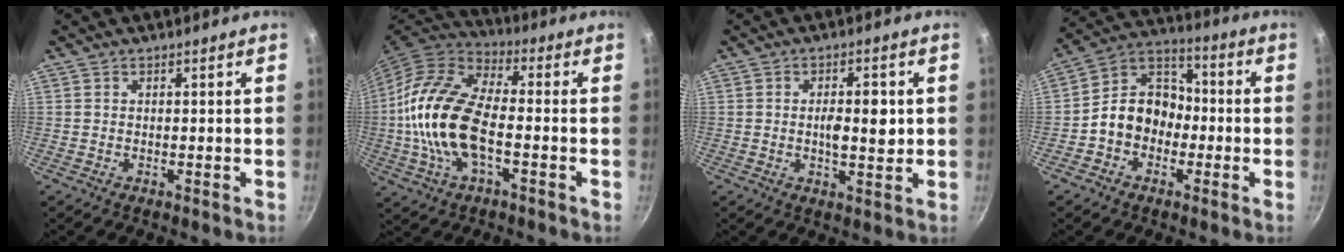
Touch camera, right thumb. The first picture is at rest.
{"total": 18.2, "force": [-2.5, 9.0, 15.6], "torque": [-0.292, 0.031, -0.062]}
{"total": 6.7, "force": [0.2, 3.0, 6.0], "torque": [-0.082, -0.001, 0.001]}
{"total": 11.3, "force": [-2.6, 9.2, 5.9], "torque": [-0.055, 0.050, -0.066]}